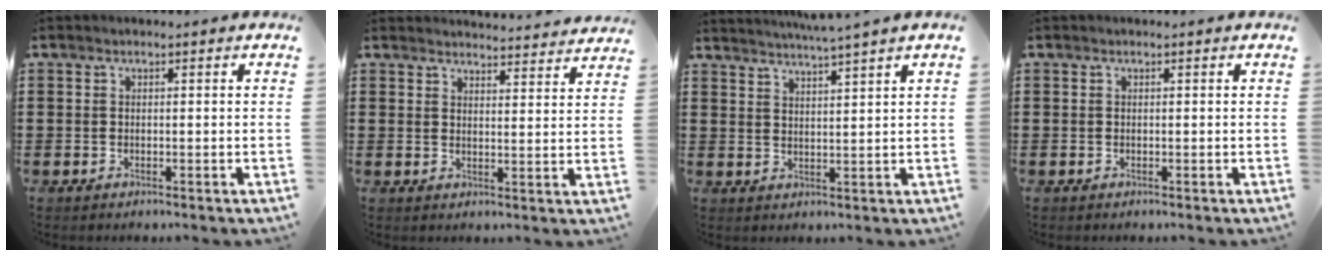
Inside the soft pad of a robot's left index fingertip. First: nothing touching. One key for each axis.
{"total": 3.5, "fx": 3.5, "fy": -0.2, "fz": 0.1, "tx": -0.005, "ty": -0.023, "tz": 0.062}
{"total": 2.8, "fx": 2.5, "fy": -1.1, "fz": 0.6, "tx": -0.018, "ty": -0.017, "tz": 0.042}
{"total": 0.0}